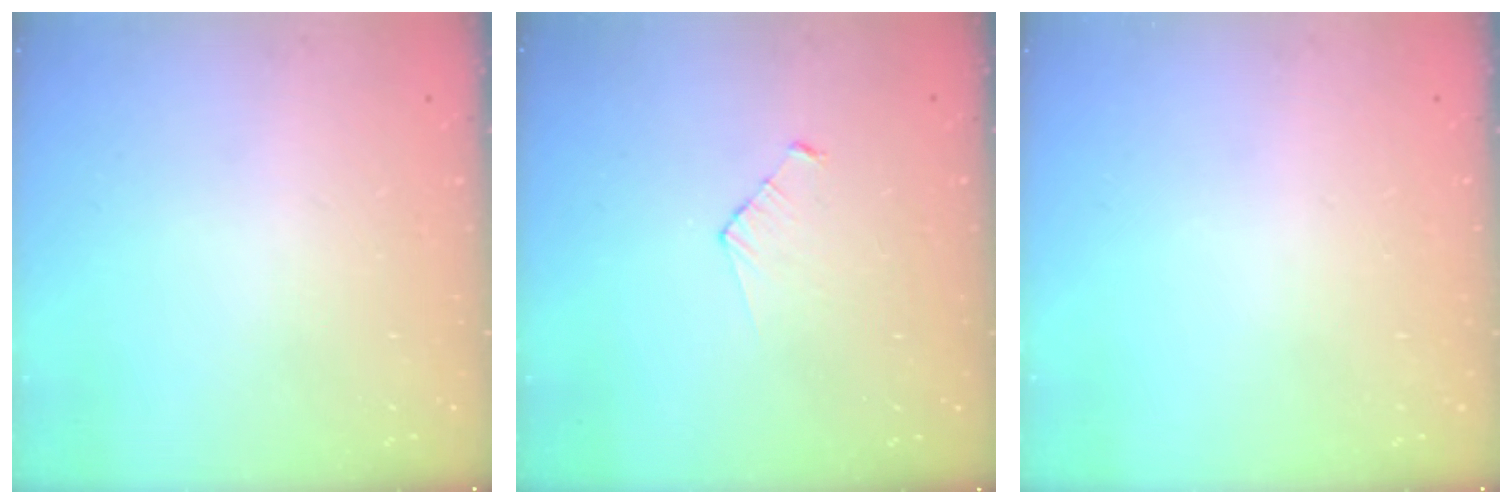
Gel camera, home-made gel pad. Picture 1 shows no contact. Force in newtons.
{"total": 3.8, "press": 3.8, "slide": 0.4}
{"total": 0.0}